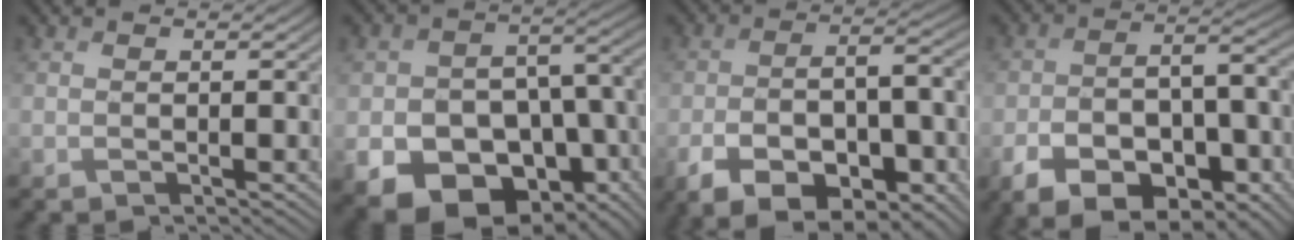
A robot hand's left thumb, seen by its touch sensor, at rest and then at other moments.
{"total": 17.0, "force": [-8.4, 12.7, 7.5], "torque": [-0.168, -0.052, -0.121]}
{"total": 12.7, "force": [-6.5, 6.2, 9.0], "torque": [-0.144, -0.025, -0.098]}
{"total": 11.8, "force": [-6.4, 6.3, 7.6], "torque": [-0.129, -0.023, -0.097]}